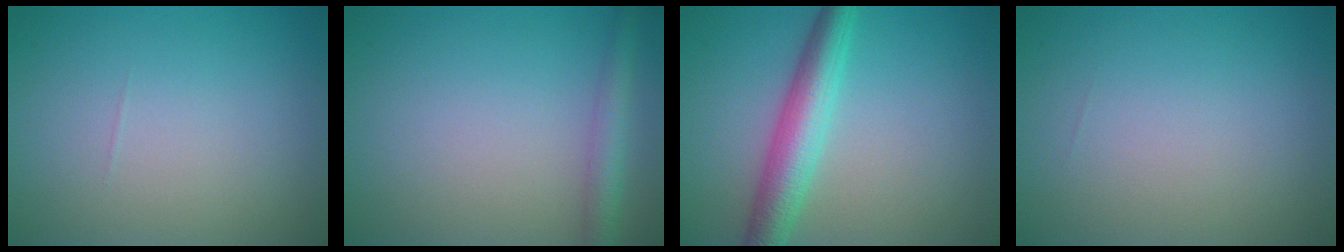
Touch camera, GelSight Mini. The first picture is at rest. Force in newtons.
{"total": 2.6, "press": 2.6, "slide": 0.1}
{"total": 5.1, "press": 5.1, "slide": 0.1}
{"total": 0.0}